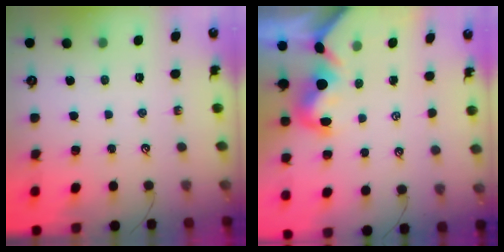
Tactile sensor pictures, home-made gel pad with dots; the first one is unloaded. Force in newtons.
{"total": 1.5, "press": 1.2, "slide": 0.9}